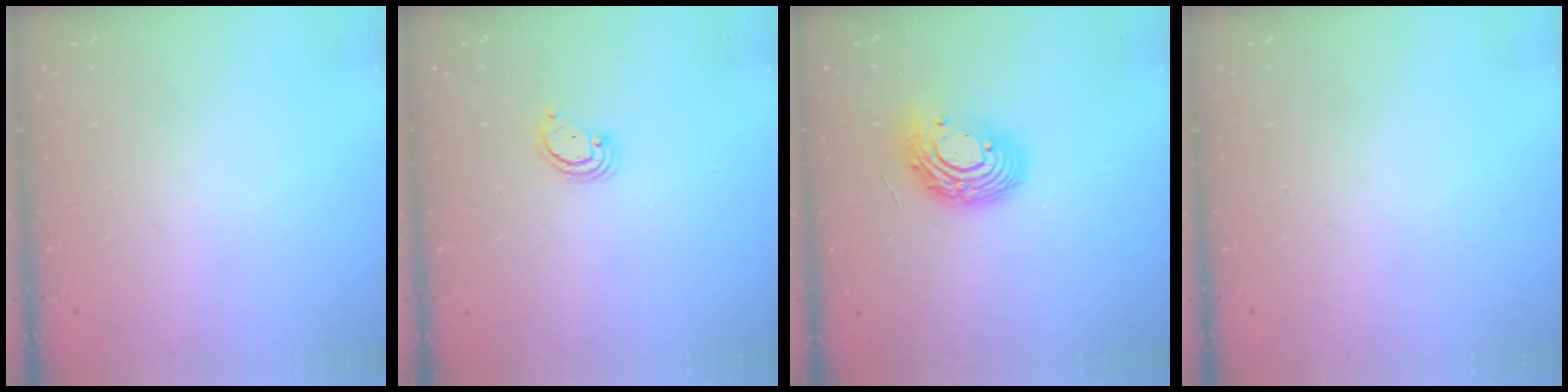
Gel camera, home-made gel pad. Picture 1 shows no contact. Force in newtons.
{"total": 2.5, "press": 2.5, "slide": 0.2}
{"total": 12.1, "press": 12.0, "slide": 1.0}
{"total": 0.0}